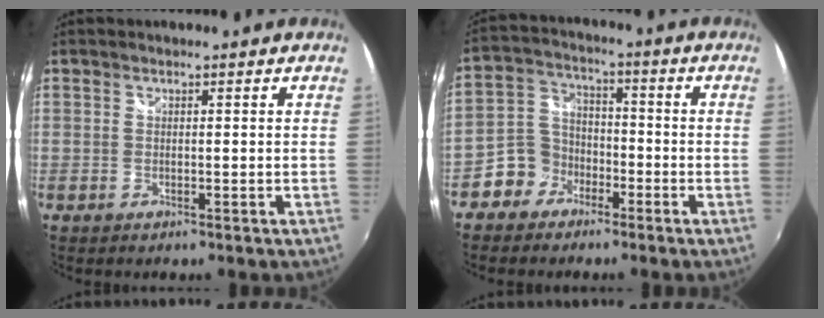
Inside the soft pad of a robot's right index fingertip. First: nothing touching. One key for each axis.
{"total": 7.0, "fx": -4.3, "fy": 5.4, "fz": 1.0, "tx": -0.028, "ty": 0.033, "tz": -0.087}